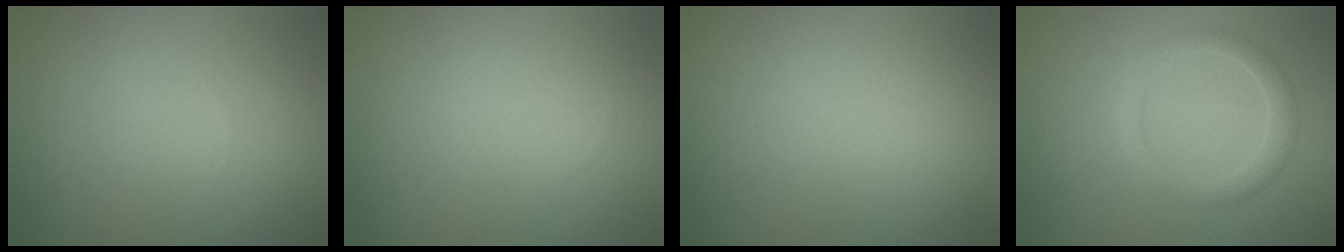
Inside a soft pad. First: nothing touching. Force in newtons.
{"total": 0.0}
{"total": 0.0}
{"total": 2.3, "press": 2.3, "slide": 0.1}